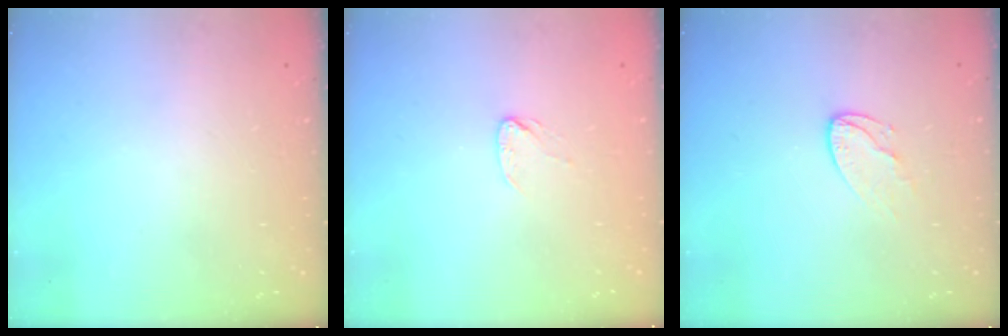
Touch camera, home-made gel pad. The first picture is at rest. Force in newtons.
{"total": 3.4, "press": 3.4, "slide": 0.4}
{"total": 6.0, "press": 6.0, "slide": 0.4}